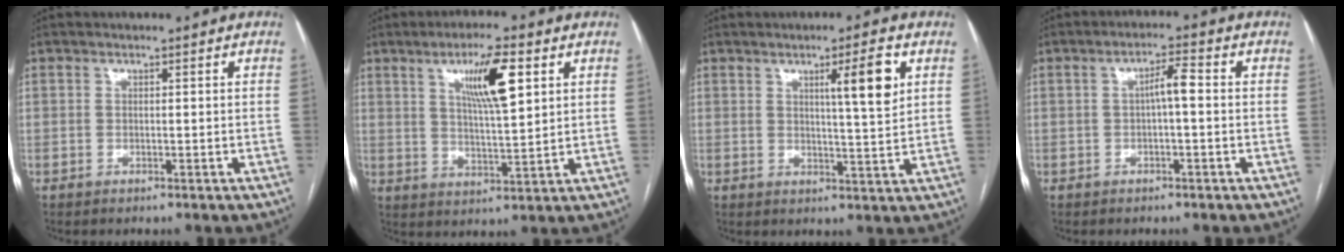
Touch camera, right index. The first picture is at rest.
{"total": 9.4, "force": [4.0, 1.2, 8.4], "torque": [-0.147, 0.003, 0.068]}
{"total": 6.7, "force": [2.7, -0.1, 6.2], "torque": [-0.093, -0.004, 0.040]}
{"total": 3.4, "force": [0.0, 0.5, 3.4], "torque": [-0.056, 0.010, -0.001]}